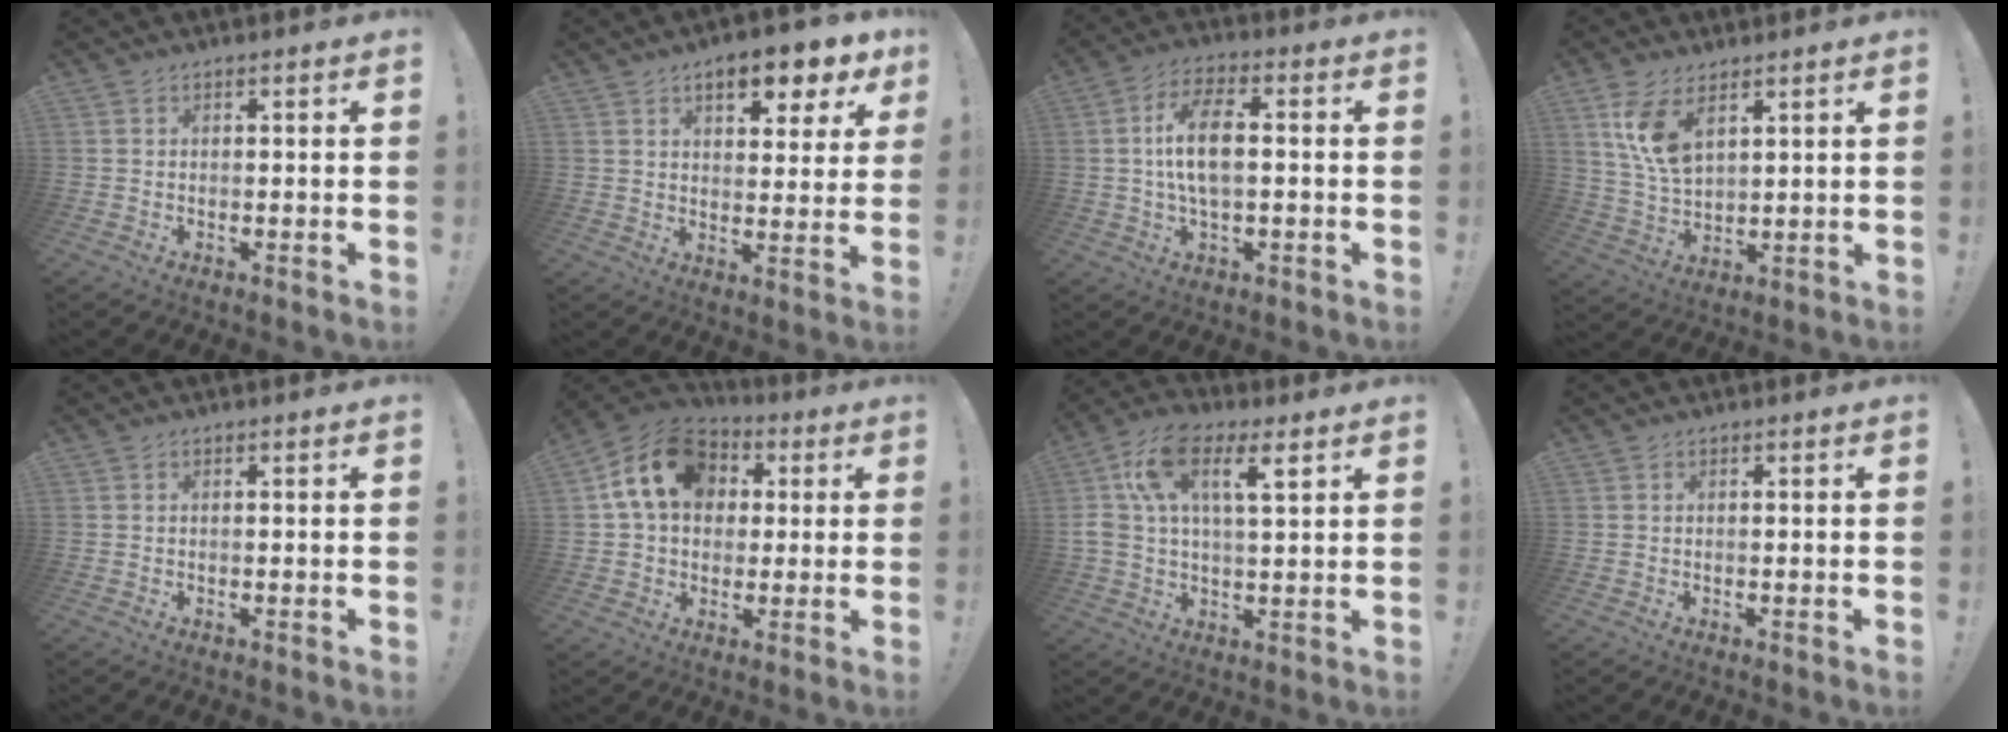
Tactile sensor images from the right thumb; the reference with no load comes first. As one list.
[{"total": 9.7, "force": [5.7, 3.8, 6.9], "torque": [-0.084, -0.030, 0.093]}, {"total": 11.1, "force": [0.1, 5.0, 9.9], "torque": [-0.177, 0.006, 0.002]}, {"total": 10.1, "force": [5.4, 5.0, 7.0], "torque": [-0.138, -0.021, 0.099]}, {"total": 0.0}, {"total": 15.8, "force": [4.4, 12.1, 9.2], "torque": [-0.147, 0.001, 0.085]}, {"total": 12.6, "force": [5.2, 5.1, 10.3], "torque": [-0.206, -0.001, 0.089]}, {"total": 0.0}]